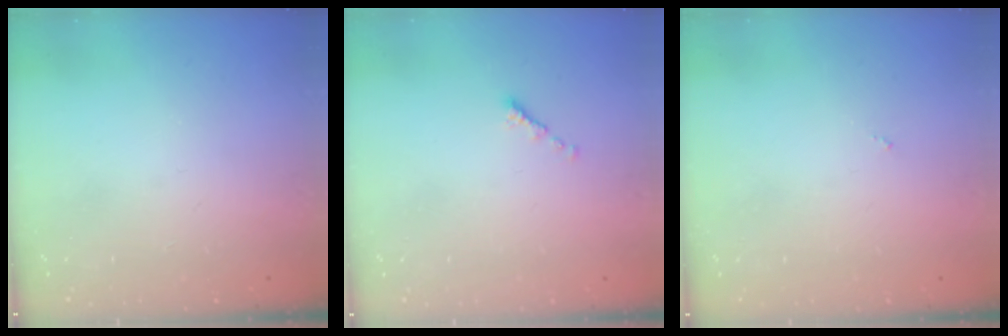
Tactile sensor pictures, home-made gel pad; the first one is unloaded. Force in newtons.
{"total": 0.6, "press": 0.5, "slide": 0.3}
{"total": 0.0}